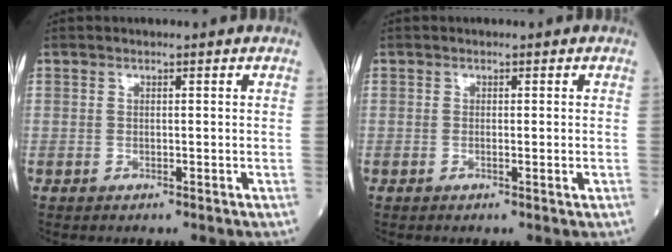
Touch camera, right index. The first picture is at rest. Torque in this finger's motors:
{"motor_torque": [-0.21, -0.14, -0.06, 0.01]}